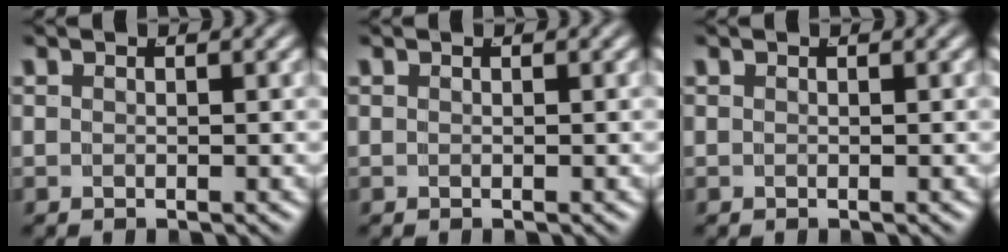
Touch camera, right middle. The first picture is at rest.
{"total": 0.0}
{"total": 0.0}